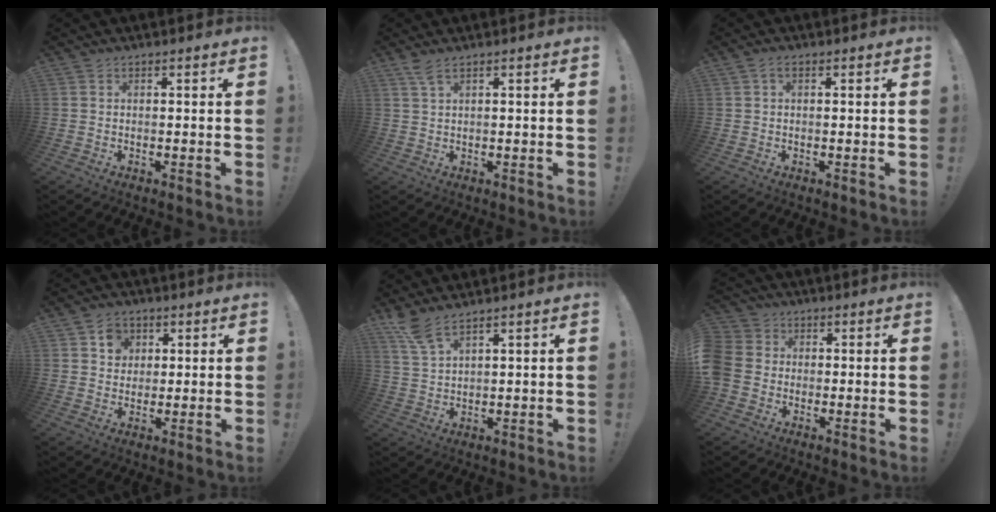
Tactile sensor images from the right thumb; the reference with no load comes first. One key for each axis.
{"total": 3.0, "fx": 1.9, "fy": 0.5, "fz": 2.2, "tx": -0.044, "ty": -0.007, "tz": 0.033}
{"total": 1.4, "fx": 0.3, "fy": 0.7, "fz": 1.1, "tx": -0.020, "ty": 0.003, "tz": 0.004}
{"total": 6.1, "fx": 2.3, "fy": 5.4, "fz": 1.8, "tx": -0.017, "ty": -0.012, "tz": 0.042}
{"total": 6.1, "fx": 4.7, "fy": 1.1, "fz": 3.8, "tx": -0.079, "ty": -0.022, "tz": 0.088}
{"total": 7.6, "fx": -0.9, "fy": 6.8, "fz": 3.4, "tx": -0.079, "ty": 0.016, "tz": -0.015}